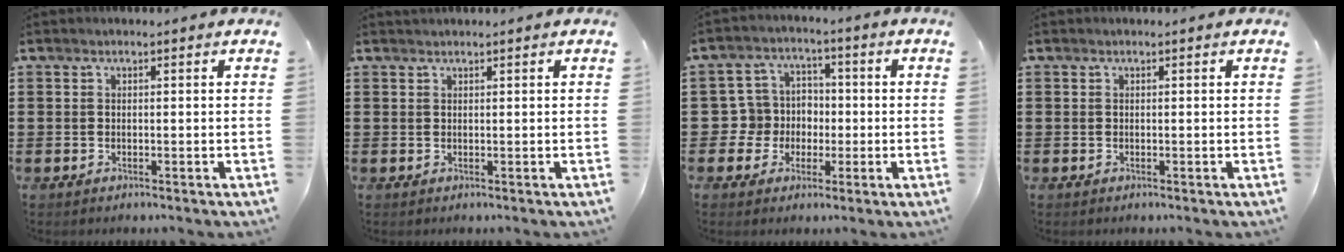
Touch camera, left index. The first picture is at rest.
{"total": 0.5, "force": [0.5, 0.0, 0.1], "torque": [-0.004, -0.001, 0.011]}
{"total": 6.4, "force": [-0.7, 6.2, 1.2], "torque": [-0.056, 0.011, -0.013]}
{"total": 0.0}